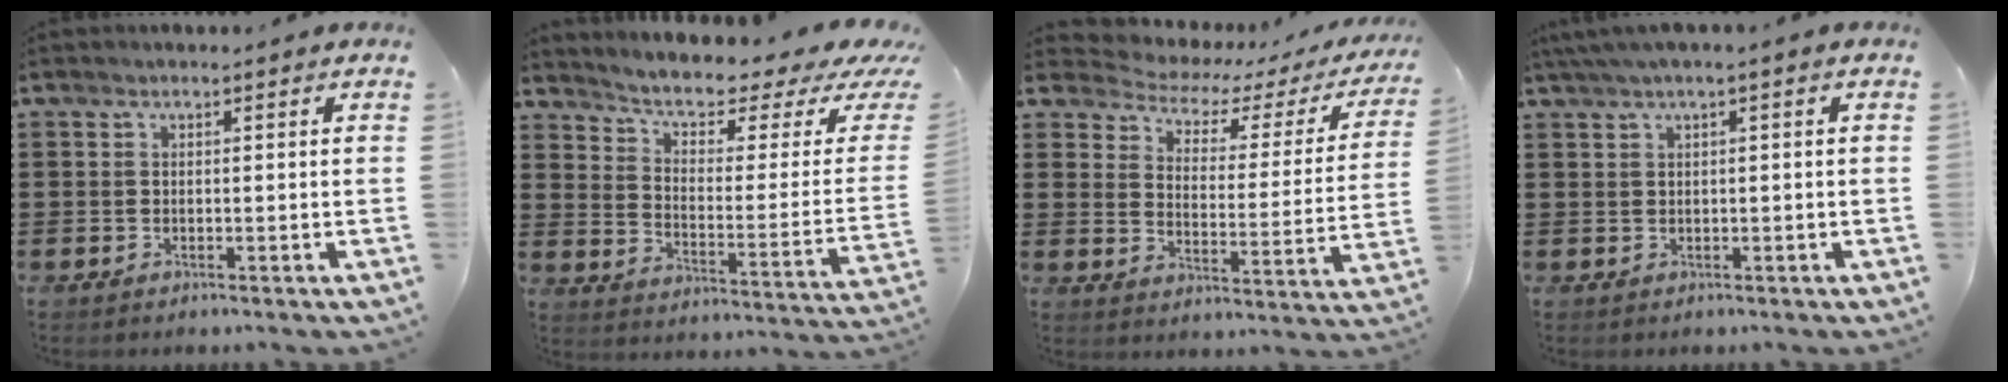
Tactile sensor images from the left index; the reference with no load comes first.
{"total": 4.3, "force": [2.5, 1.5, 3.1], "torque": [-0.067, -0.025, 0.033]}
{"total": 3.0, "force": [2.4, 1.4, 1.1], "torque": [-0.045, -0.021, 0.029]}
{"total": 1.7, "force": [0.1, 0.0, 1.7], "torque": [-0.035, -0.006, 0.000]}